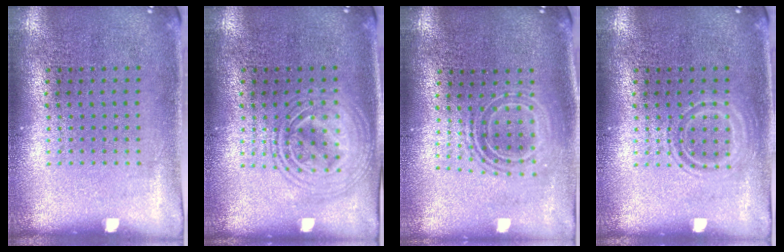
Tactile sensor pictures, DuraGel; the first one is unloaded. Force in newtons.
{"total": 2.9, "press": 2.9, "slide": 0.3}
{"total": 1.7, "press": 1.2, "slide": 1.1}
{"total": 1.7, "press": 1.7, "slide": 0.2}